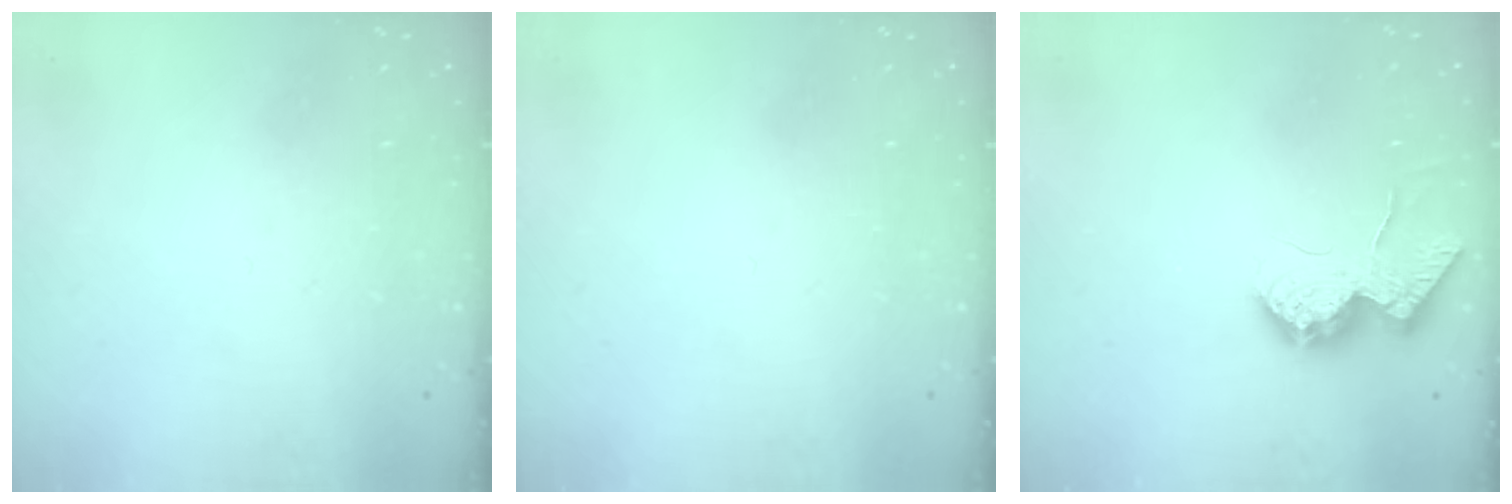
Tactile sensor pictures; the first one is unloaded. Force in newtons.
{"total": 0.0}
{"total": 16.7, "press": 16.7, "slide": 0.5}